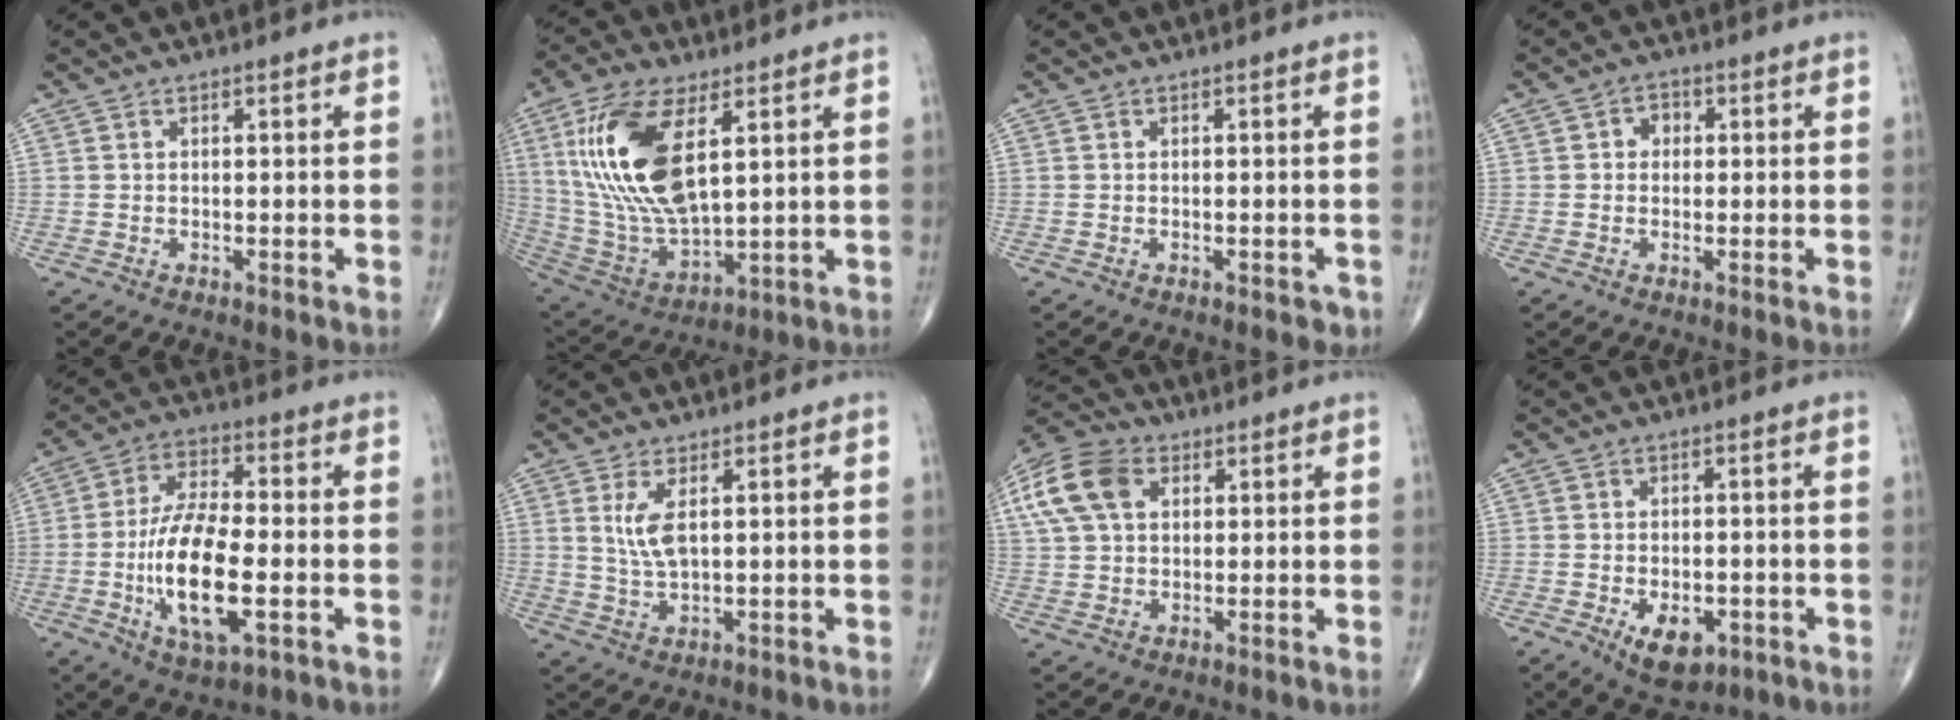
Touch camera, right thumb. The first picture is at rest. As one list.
[{"total": 20.4, "force": [6.1, 9.0, 17.2], "torque": [-0.354, -0.026, 0.123]}, {"total": 1.0, "force": [-0.5, 0.7, 0.6], "torque": [-0.001, 0.002, -0.005]}, {"total": 2.7, "force": [0.3, 2.3, 1.4], "torque": [-0.003, 0.008, -0.002]}, {"total": 16.1, "force": [-3.5, 6.2, 14.5], "torque": [-0.271, 0.009, -0.060]}, {"total": 5.0, "force": [1.6, 1.8, 4.4], "torque": [-0.093, -0.012, 0.040]}, {"total": 14.1, "force": [4.7, 9.6, 9.2], "torque": [-0.201, 0.016, 0.084]}, {"total": 7.2, "force": [-2.7, 4.2, 5.2], "torque": [-0.068, 0.002, -0.030]}]